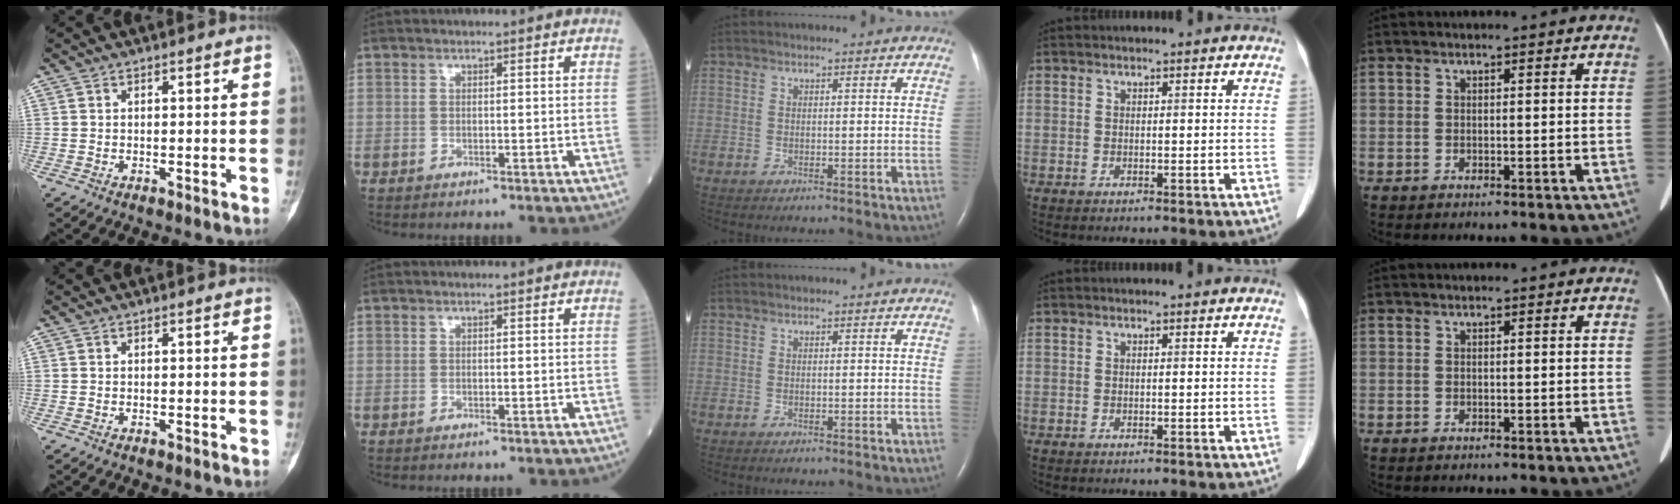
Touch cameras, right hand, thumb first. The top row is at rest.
{}